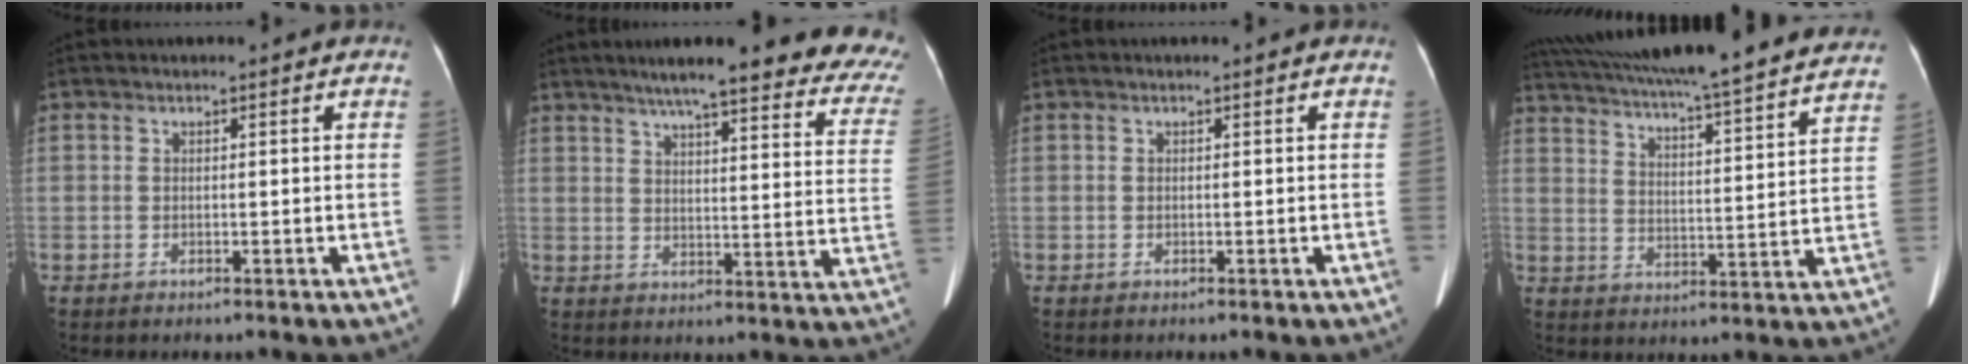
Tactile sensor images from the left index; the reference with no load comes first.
{"total": 24.5, "force": [20.1, 3.0, 13.7], "torque": [-0.167, -0.030, 0.230]}
{"total": 0.0}
{"total": 31.1, "force": [27.9, 2.1, 13.6], "torque": [-0.232, -0.028, 0.365]}